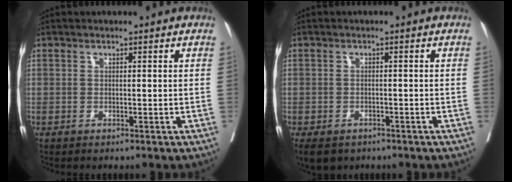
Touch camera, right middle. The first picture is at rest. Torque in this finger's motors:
{"motor_torque": [0.31, -0.28, 0.04, 0.03]}